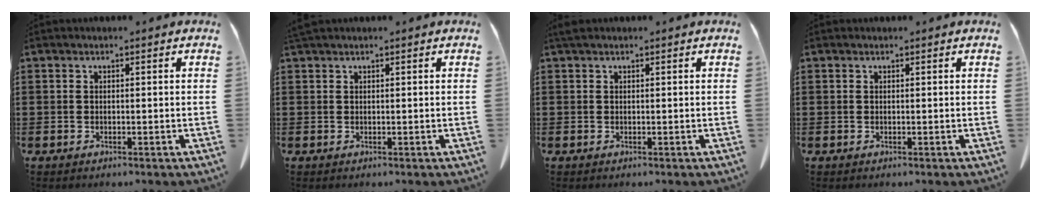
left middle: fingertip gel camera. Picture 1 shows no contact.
{"total": 0.7, "force": [0.6, 0.1, 0.3], "torque": [-0.009, -0.001, 0.013]}
{"total": 0.7, "force": [0.4, 0.3, 0.5], "torque": [-0.012, 0.003, 0.008]}
{"total": 0.0}